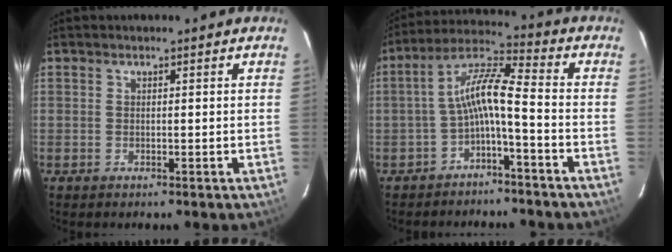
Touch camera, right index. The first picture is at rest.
{"total": 7.8, "force": [-3.0, 0.9, 7.2], "torque": [-0.167, 0.022, -0.056]}